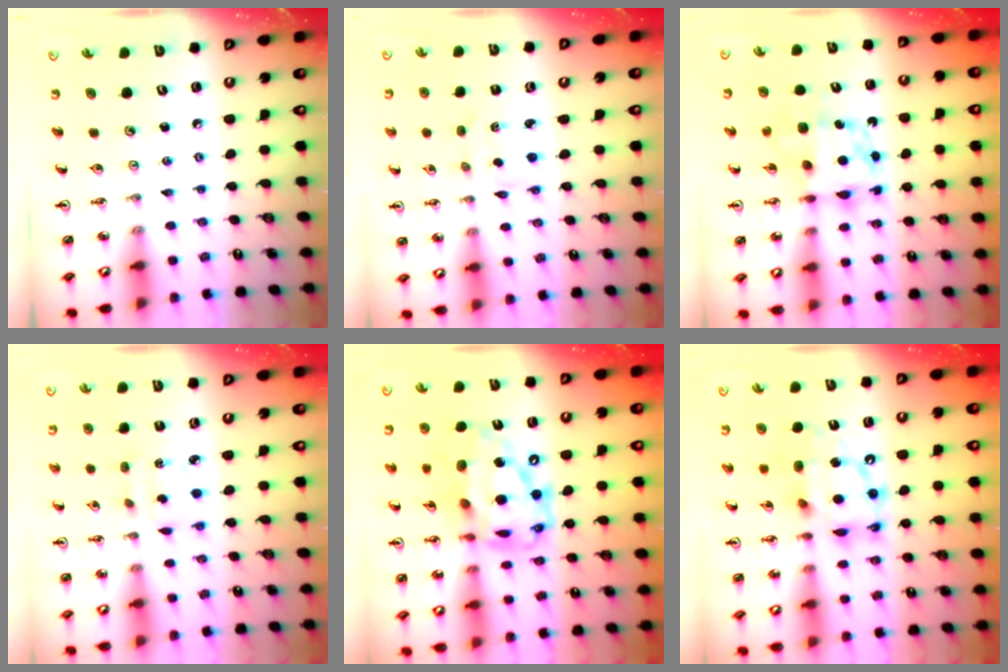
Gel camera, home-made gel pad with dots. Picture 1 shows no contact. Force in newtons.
{"total": 1.5, "press": 1.3, "slide": 0.7}
{"total": 6.8, "press": 6.8, "slide": 0.4}
{"total": 2.2, "press": 2.2, "slide": 0.6}
{"total": 20.8, "press": 20.7, "slide": 2.1}
{"total": 13.3, "press": 13.3, "slide": 1.1}